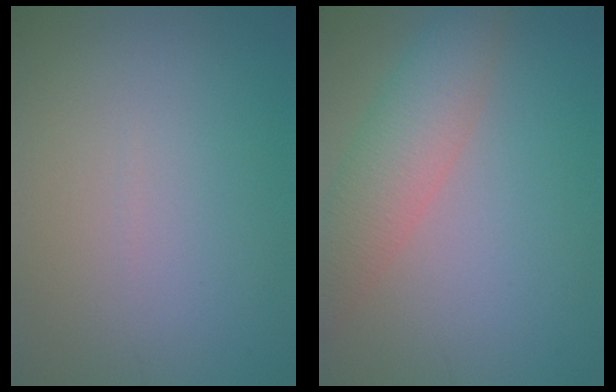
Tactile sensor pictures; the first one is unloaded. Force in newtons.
{"total": 5.4, "press": 5.4, "slide": 0.4}